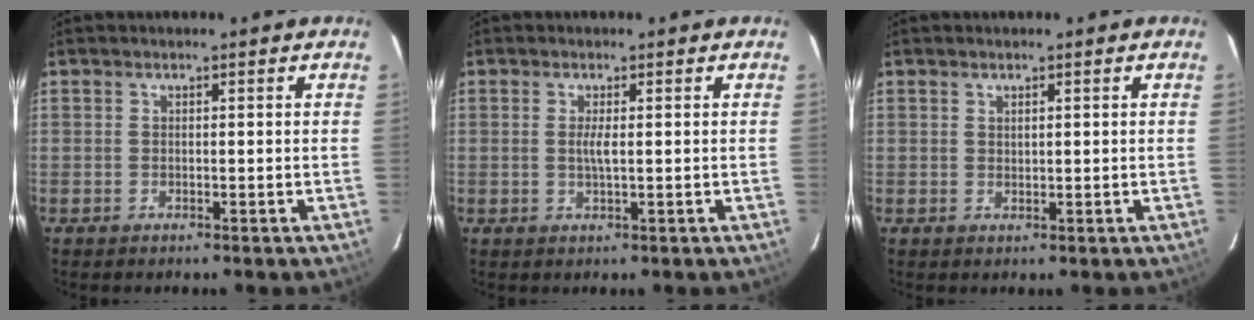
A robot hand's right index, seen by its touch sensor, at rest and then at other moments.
{"total": 1.9, "force": [0.2, 0.2, 1.9], "torque": [-0.037, -0.003, 0.002]}
{"total": 0.9, "force": [0.6, 0.4, 0.6], "torque": [-0.009, 0.002, 0.012]}